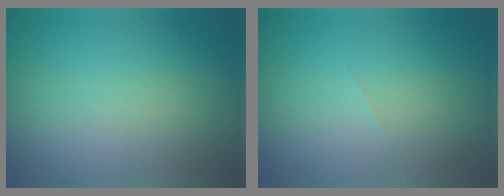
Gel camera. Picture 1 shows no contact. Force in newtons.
{"total": 0.0}